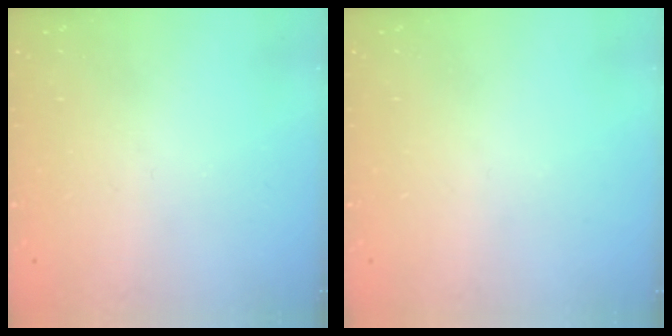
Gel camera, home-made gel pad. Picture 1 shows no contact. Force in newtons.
{"total": 0.0}